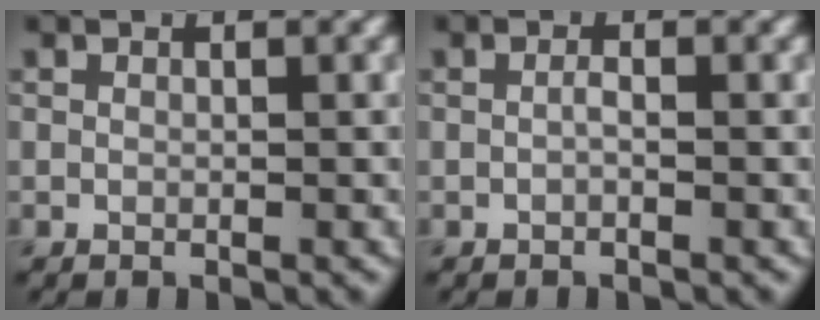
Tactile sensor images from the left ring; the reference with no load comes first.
{"total": 0.6, "force": [-0.2, 0.1, 0.6], "torque": [-0.013, 0.000, -0.005]}